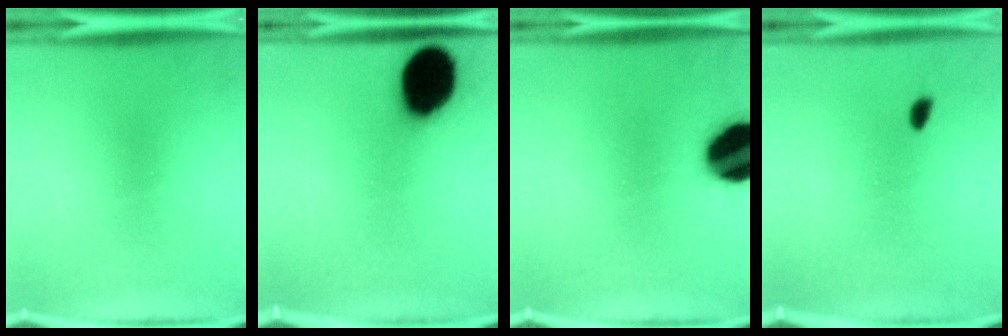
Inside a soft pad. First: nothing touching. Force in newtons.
{"total": 18.6}
{"total": 19.9}
{"total": 1.5}